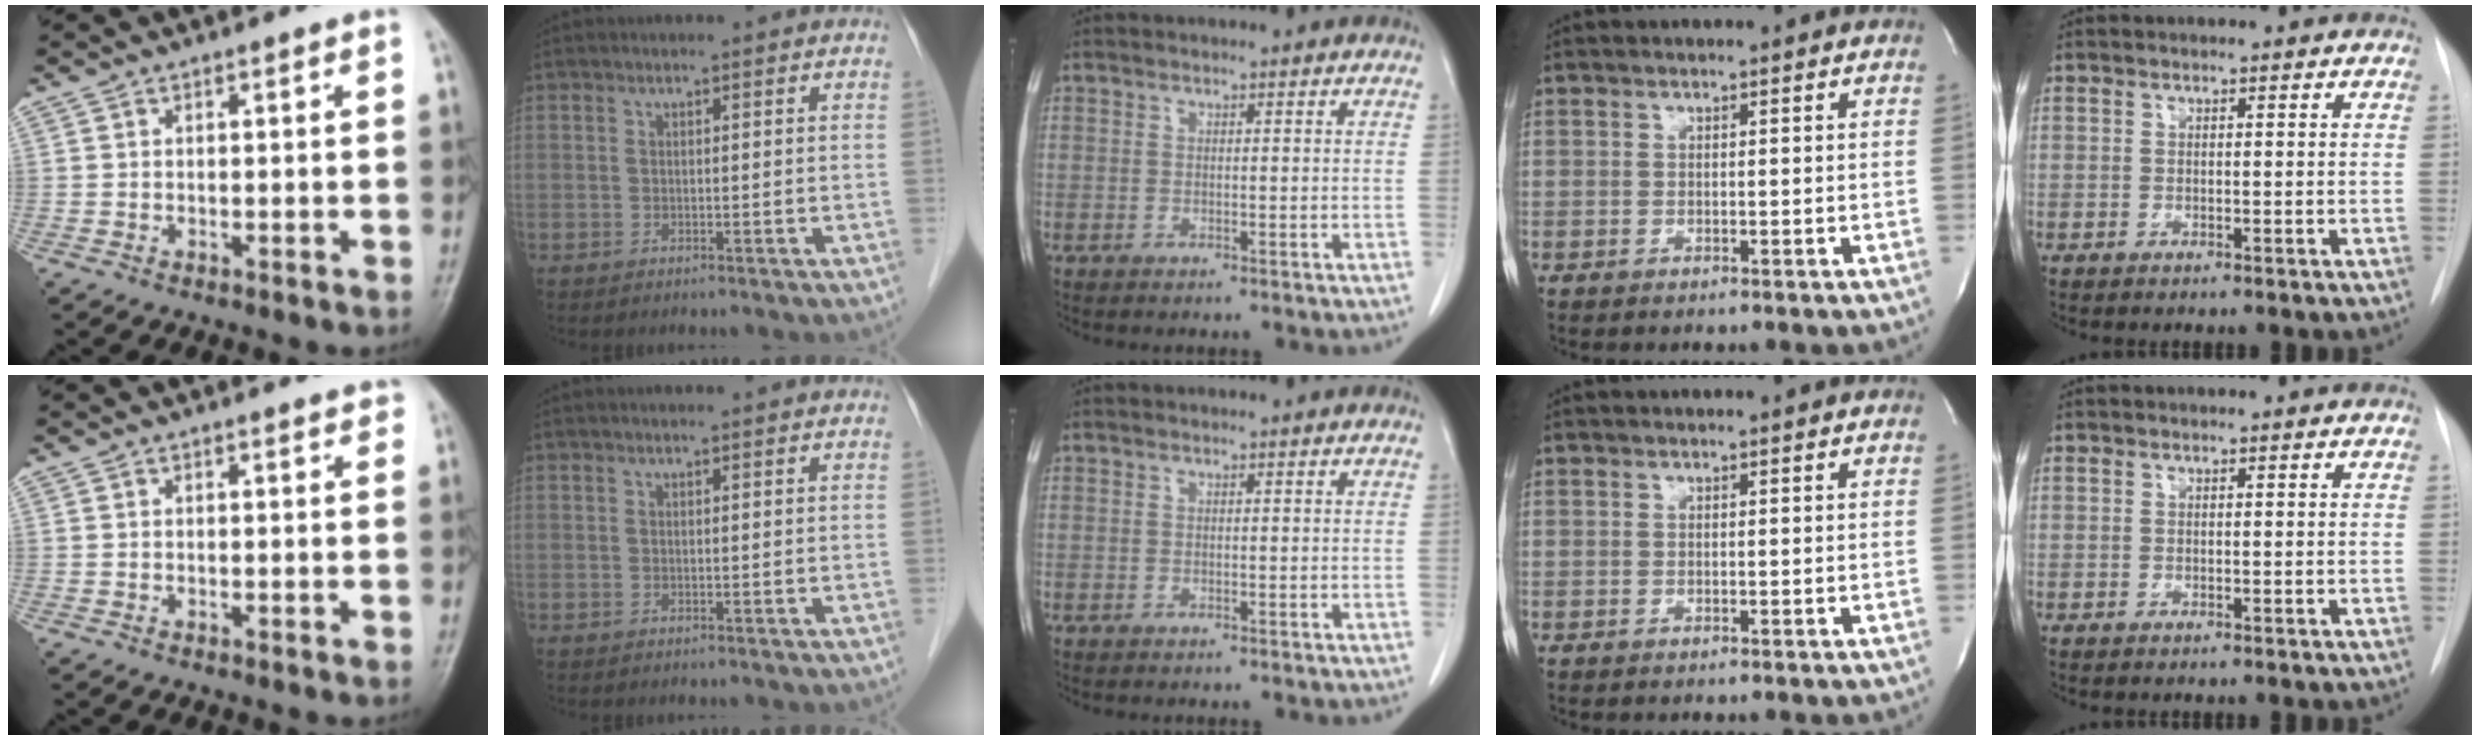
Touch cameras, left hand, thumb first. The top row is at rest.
{"thumb": {"total": 1.2, "force": [0.9, 0.5, 0.6], "torque": [-0.004, 0.000, 0.008]}, "index": {"total": 1.7, "force": [1.7, 0.1, 0.5], "torque": [-0.011, 0.009, 0.019]}}